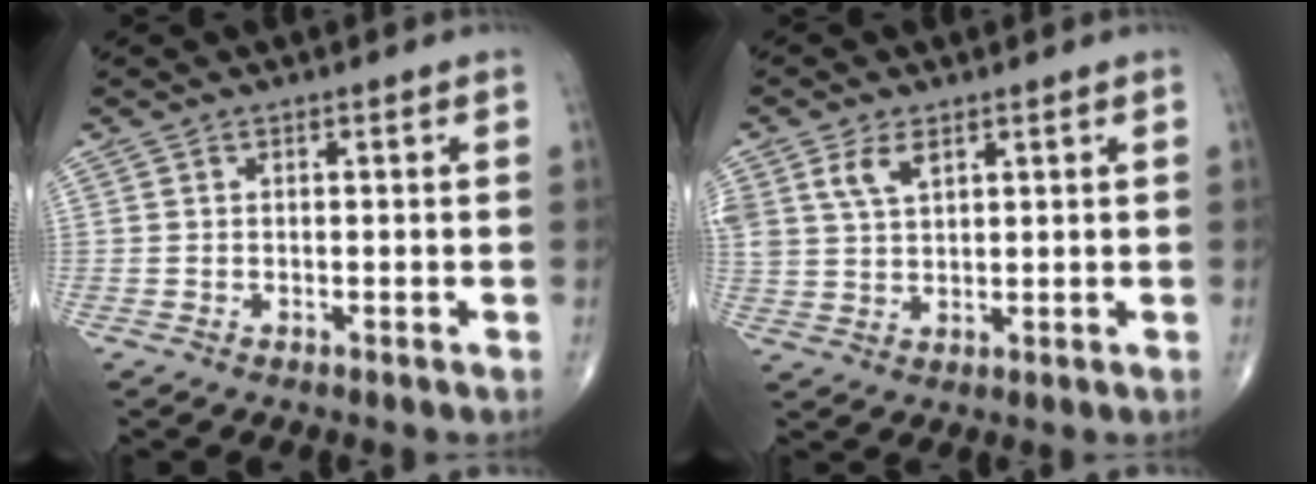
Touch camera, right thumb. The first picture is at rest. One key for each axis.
{"total": 5.3, "fx": 2.7, "fy": 2.9, "fz": 3.5, "tx": -0.064, "ty": -0.008, "tz": 0.059}